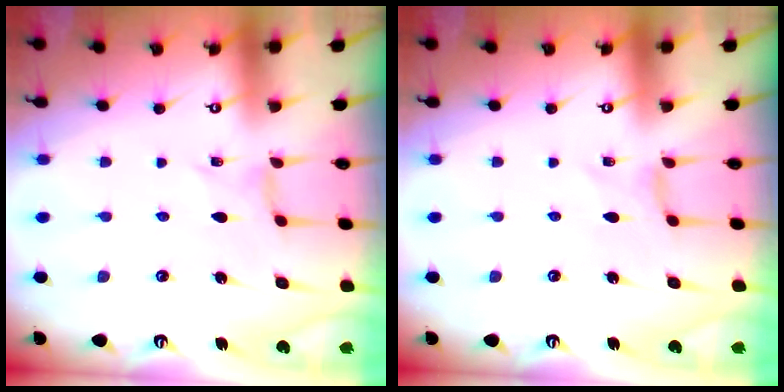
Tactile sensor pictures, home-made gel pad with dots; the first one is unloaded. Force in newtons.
{"total": 0.0}